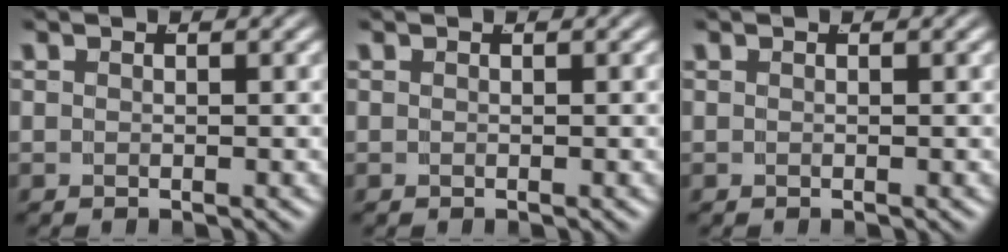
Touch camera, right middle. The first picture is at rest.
{"total": 0.0}
{"total": 0.0}